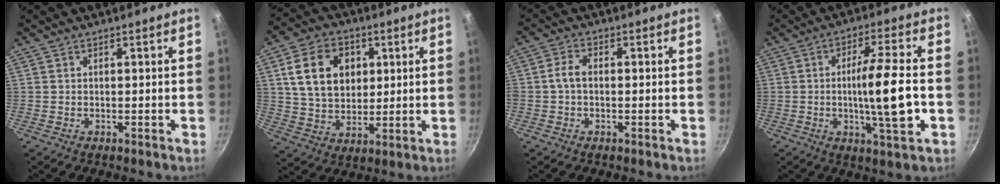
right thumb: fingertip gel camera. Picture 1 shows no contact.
{"total": 14.1, "force": [3.7, 10.5, 8.6], "torque": [-0.128, -0.001, 0.065]}
{"total": 3.3, "force": [-0.2, 2.2, 2.5], "torque": [-0.049, 0.016, -0.008]}
{"total": 12.4, "force": [-1.8, 1.6, 12.2], "torque": [-0.201, 0.011, -0.031]}